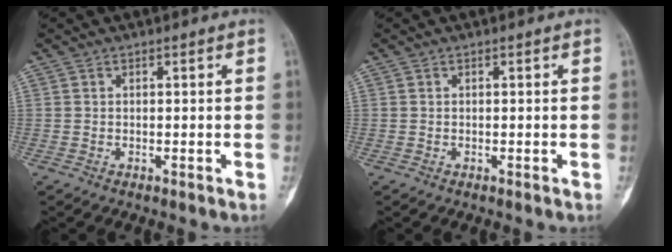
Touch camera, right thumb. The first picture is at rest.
{"total": 0.0}